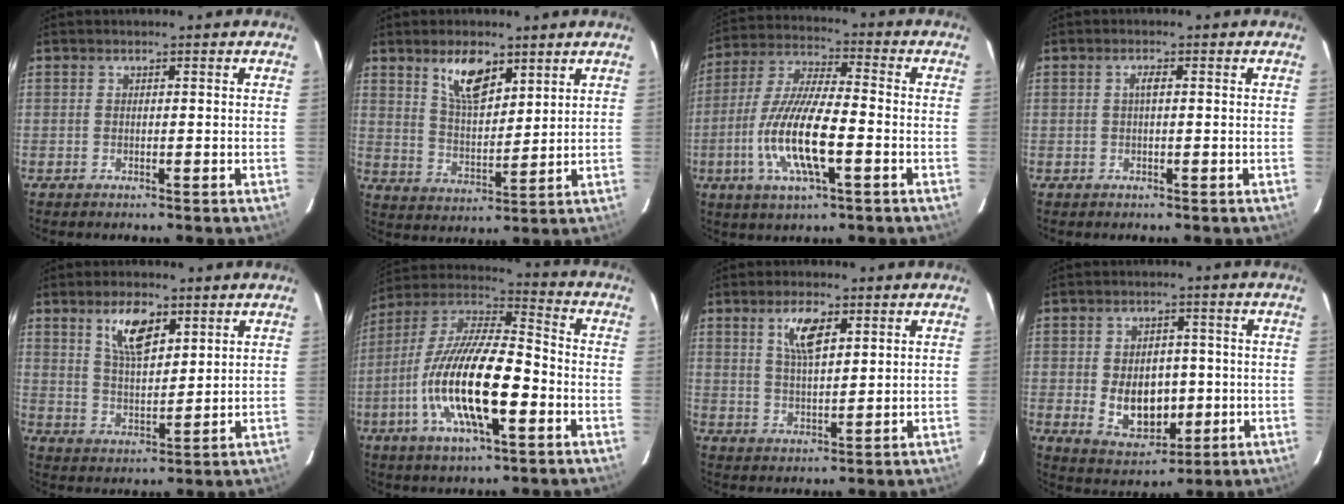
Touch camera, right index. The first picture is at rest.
{"total": 9.0, "force": [5.6, 3.8, 5.9], "torque": [-0.101, 0.003, 0.109]}
{"total": 15.1, "force": [-4.5, 3.8, 13.9], "torque": [-0.290, -0.009, -0.086]}
{"total": 1.3, "force": [0.1, 0.2, 1.3], "torque": [-0.024, 0.004, 0.000]}
{"total": 8.5, "force": [4.6, 3.6, 6.1], "torque": [-0.107, 0.007, 0.091]}
{"total": 20.0, "force": [-6.0, 6.1, 18.0], "torque": [-0.353, -0.015, -0.120]}
{"total": 6.6, "force": [3.2, 2.5, 5.2], "torque": [-0.094, 0.006, 0.062]}
{"total": 10.0, "force": [-1.1, 7.0, 7.0], "torque": [-0.138, -0.004, 0.003]}